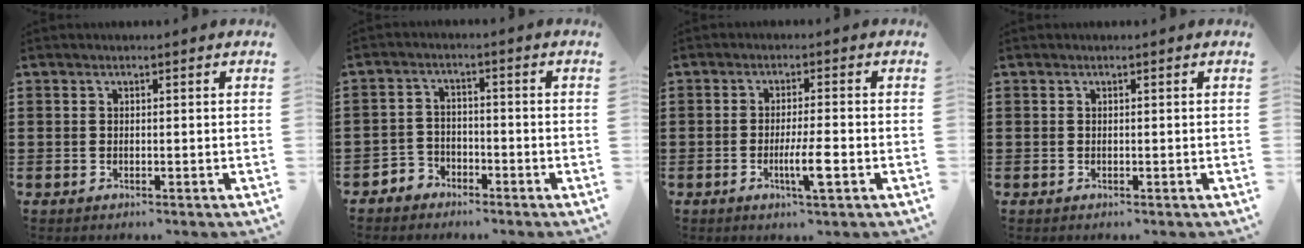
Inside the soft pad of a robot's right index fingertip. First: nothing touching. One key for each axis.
{"total": 2.8, "fx": -2.4, "fy": 1.5, "fz": 0.2, "tx": -0.013, "ty": 0.005, "tz": -0.052}
{"total": 5.0, "fx": -1.8, "fy": 0.2, "fz": 4.7, "tx": -0.086, "ty": -0.014, "tz": -0.031}
{"total": 0.0}